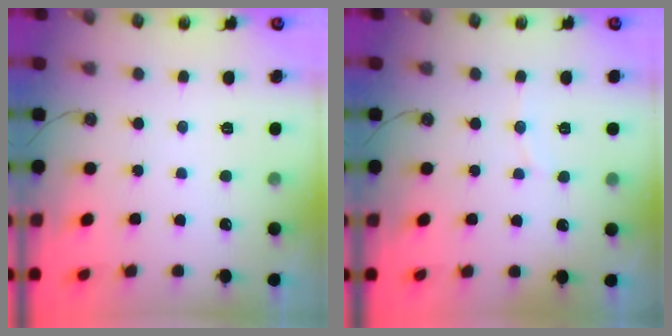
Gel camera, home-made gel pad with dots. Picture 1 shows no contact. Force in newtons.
{"total": 2.9, "press": 2.9, "slide": 0.3}